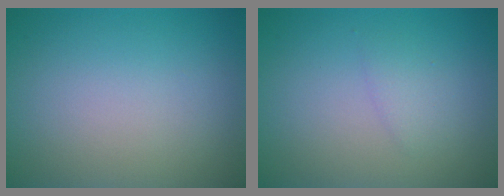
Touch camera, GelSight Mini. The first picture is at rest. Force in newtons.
{"total": 1.2, "press": 1.2, "slide": 0.1}